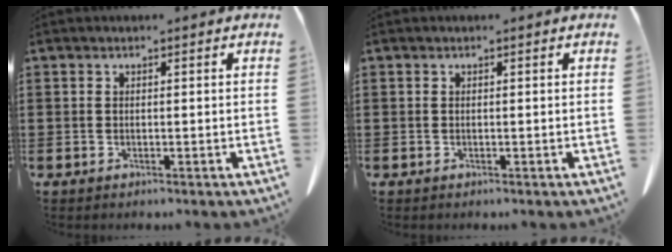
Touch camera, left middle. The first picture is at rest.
{"total": 0.0}